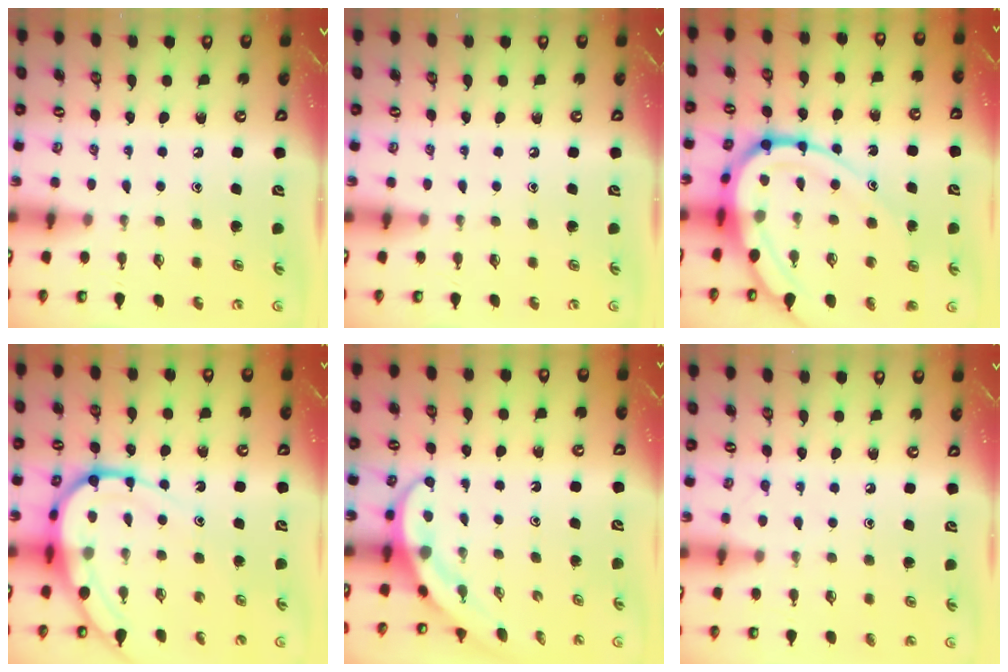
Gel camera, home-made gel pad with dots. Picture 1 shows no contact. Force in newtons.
{"total": 0.0}
{"total": 18.3, "press": 18.2, "slide": 1.9}
{"total": 12.3, "press": 12.2, "slide": 1.2}
{"total": 3.7, "press": 3.7, "slide": 0.8}
{"total": 5.9, "press": 5.8, "slide": 0.6}